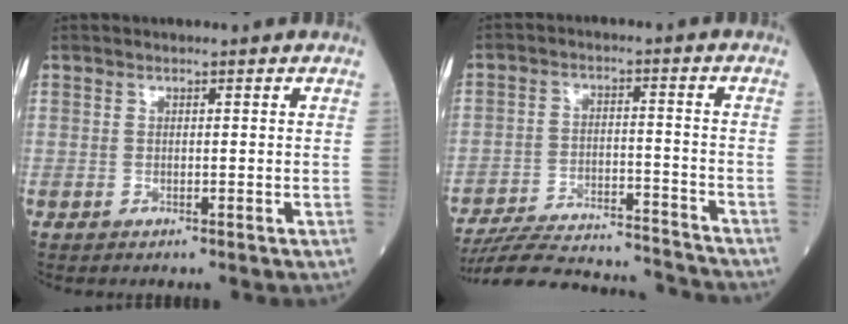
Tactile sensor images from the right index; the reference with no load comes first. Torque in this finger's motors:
{"motor_torque": [-1.13, -1.01, -0.69, -0.21]}